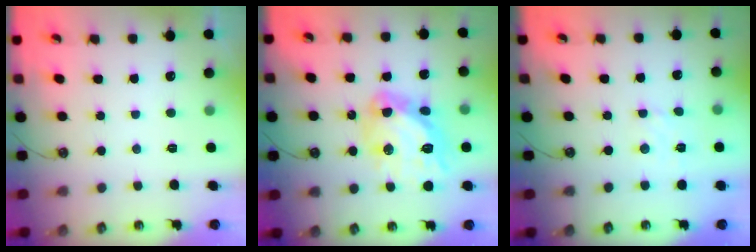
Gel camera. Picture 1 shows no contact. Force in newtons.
{"total": 16.9, "press": 16.8, "slide": 2.0}
{"total": 2.4, "press": 2.4, "slide": 0.2}